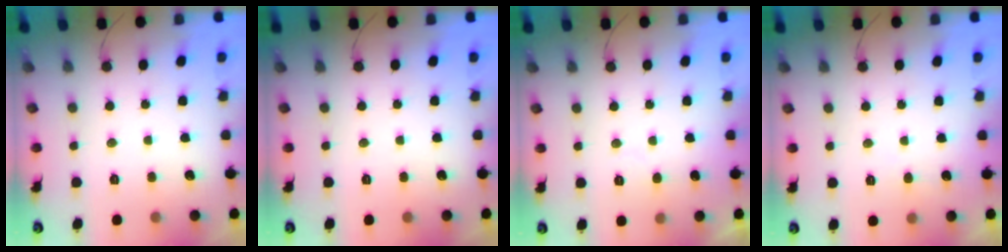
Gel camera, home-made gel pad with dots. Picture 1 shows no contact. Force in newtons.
{"total": 0.0}
{"total": 3.7, "press": 3.6, "slide": 0.3}
{"total": 3.2, "press": 3.2, "slide": 0.2}